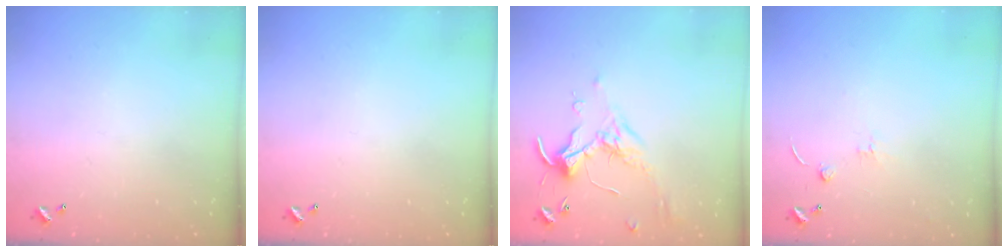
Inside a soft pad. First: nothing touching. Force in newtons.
{"total": 0.0}
{"total": 0.5, "press": 0.4, "slide": 0.4}
{"total": 1.3, "press": 1.2, "slide": 0.5}